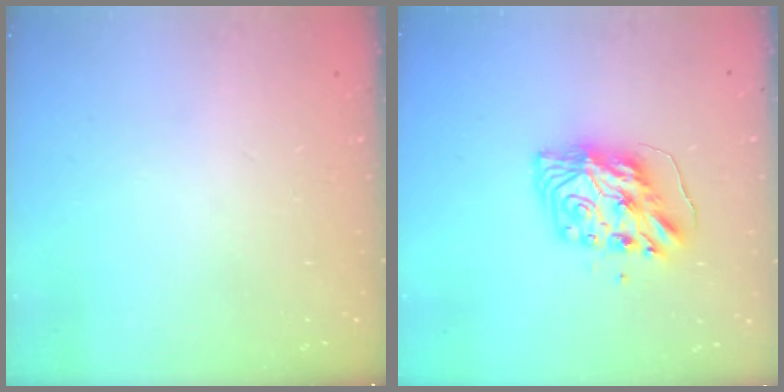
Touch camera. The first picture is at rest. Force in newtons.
{"total": 9.9, "press": 9.9, "slide": 0.8}